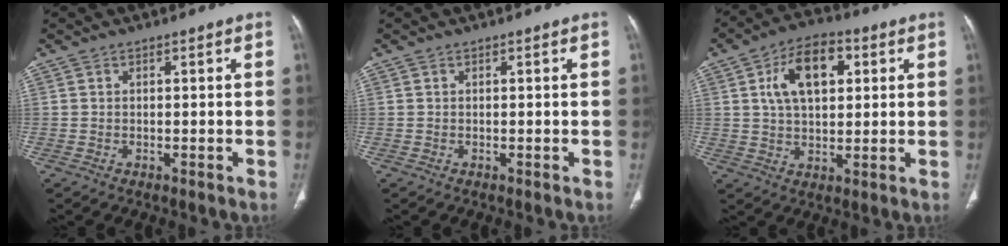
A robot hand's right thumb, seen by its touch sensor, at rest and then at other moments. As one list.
[{"total": 0.0}, {"total": 11.9, "force": [3.5, 6.9, 9.0], "torque": [-0.134, 0.007, 0.055]}]